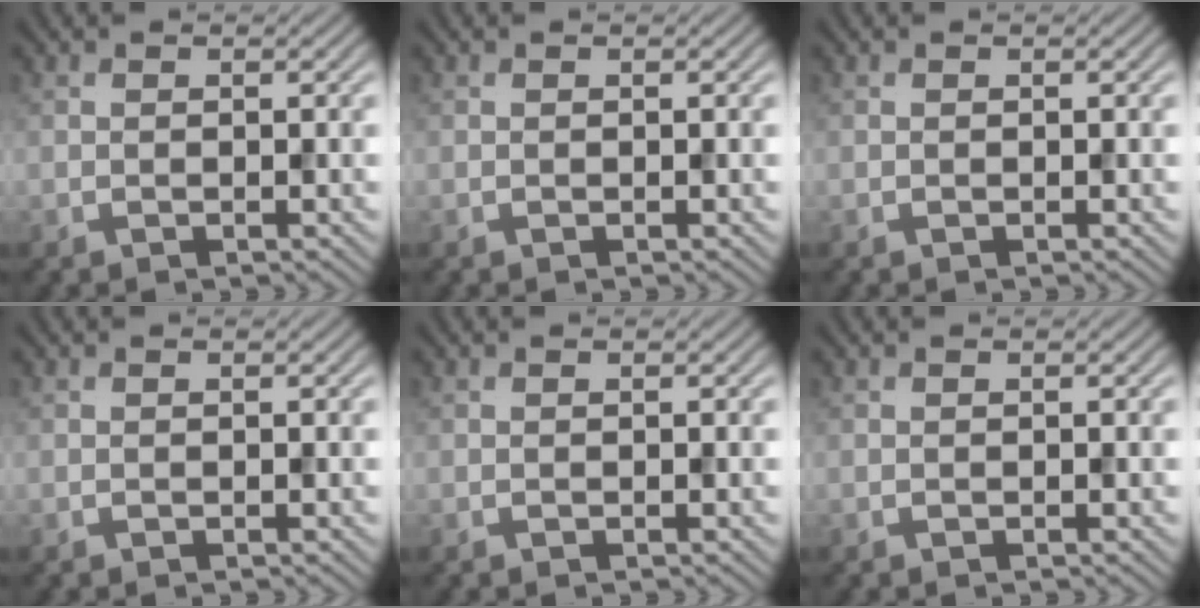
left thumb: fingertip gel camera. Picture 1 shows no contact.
{"total": 0.0}
{"total": 0.0}
{"total": 0.0}
{"total": 0.0}
{"total": 0.0}